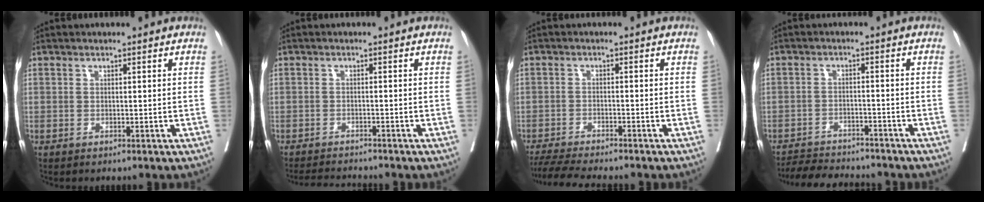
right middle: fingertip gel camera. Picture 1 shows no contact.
{"total": 5.1, "force": [-5.0, -0.1, 1.2], "torque": [-0.017, -0.014, -0.079]}
{"total": 9.1, "force": [-8.2, 0.3, 3.9], "torque": [-0.063, -0.017, -0.130]}
{"total": 9.7, "force": [-9.2, 1.6, 2.6], "torque": [-0.041, -0.001, -0.136]}